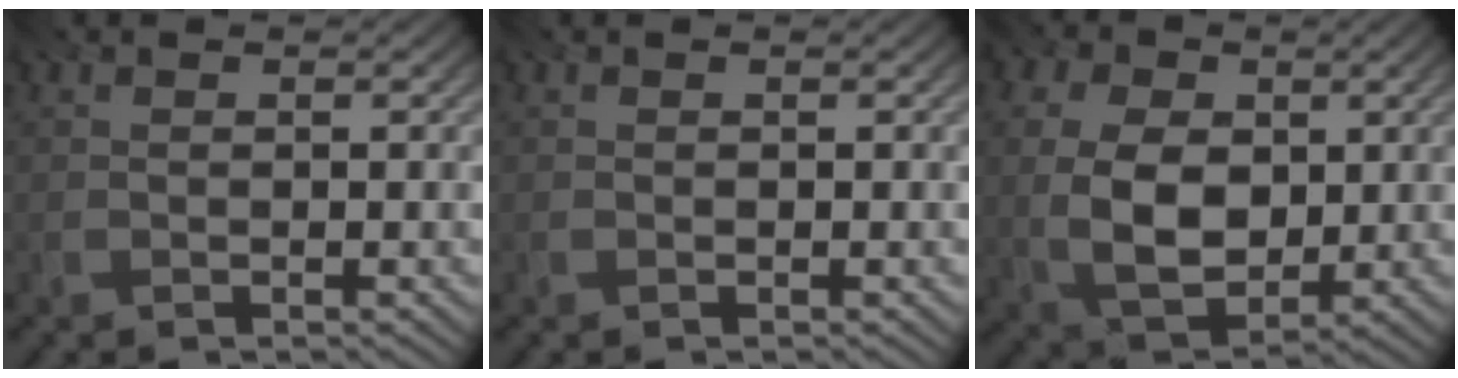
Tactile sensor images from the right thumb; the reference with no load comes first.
{"total": 0.0}
{"total": 10.4, "force": [0.3, 7.1, 7.6], "torque": [-0.181, -0.003, -0.004]}